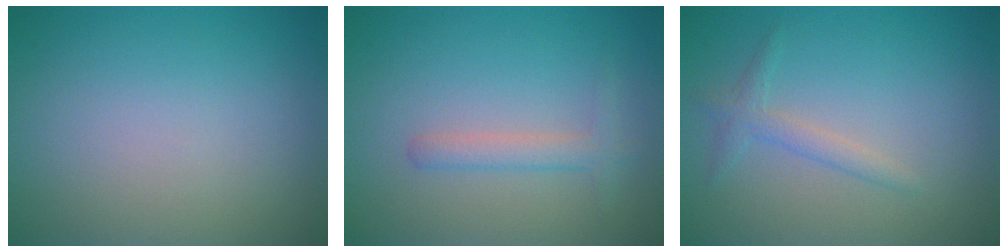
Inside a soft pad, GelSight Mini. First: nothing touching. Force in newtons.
{"total": 1.8, "press": 1.8, "slide": 0.1}
{"total": 1.6, "press": 1.6, "slide": 0.1}